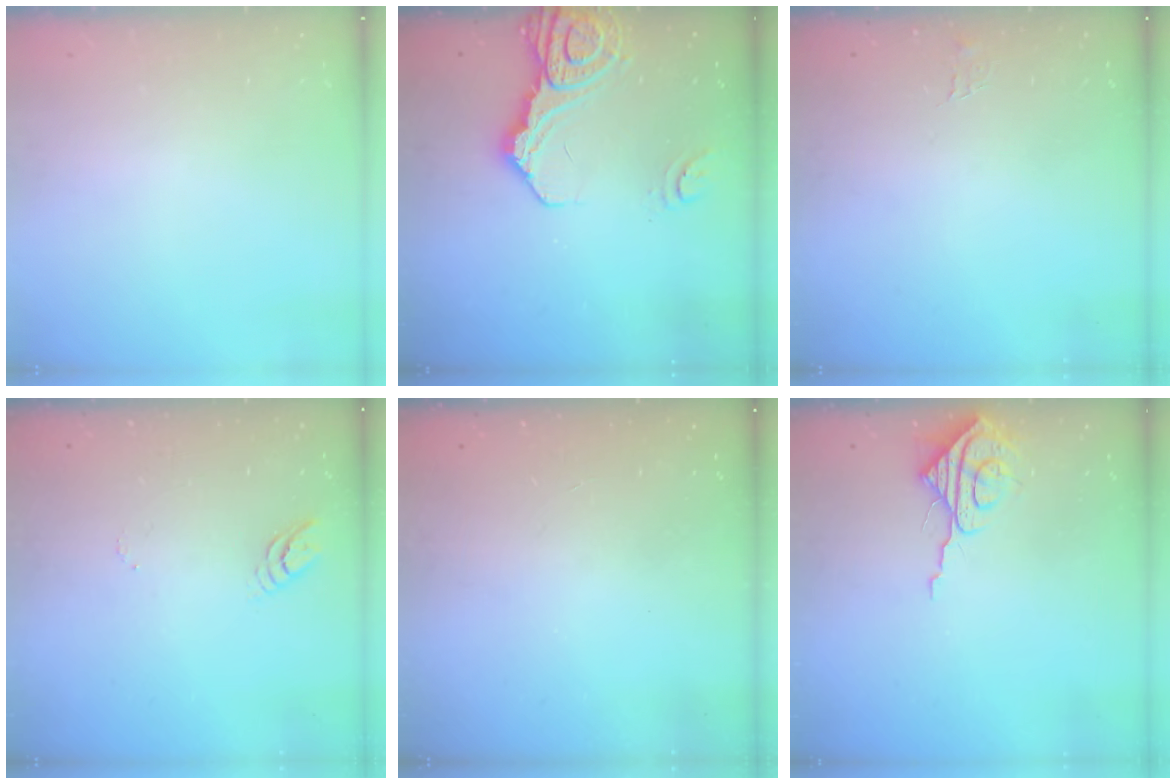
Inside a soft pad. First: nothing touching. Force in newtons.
{"total": 13.9, "press": 13.8, "slide": 1.8}
{"total": 3.3, "press": 3.3, "slide": 0.3}
{"total": 3.1, "press": 3.1, "slide": 0.4}
{"total": 0.0}
{"total": 7.9, "press": 7.9, "slide": 0.8}